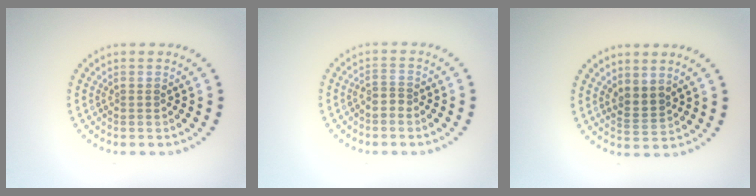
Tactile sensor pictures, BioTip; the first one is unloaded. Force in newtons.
{"total": 1.6, "press": 1.2, "slide": 1.0}
{"total": 2.0, "press": 1.5, "slide": 1.3}